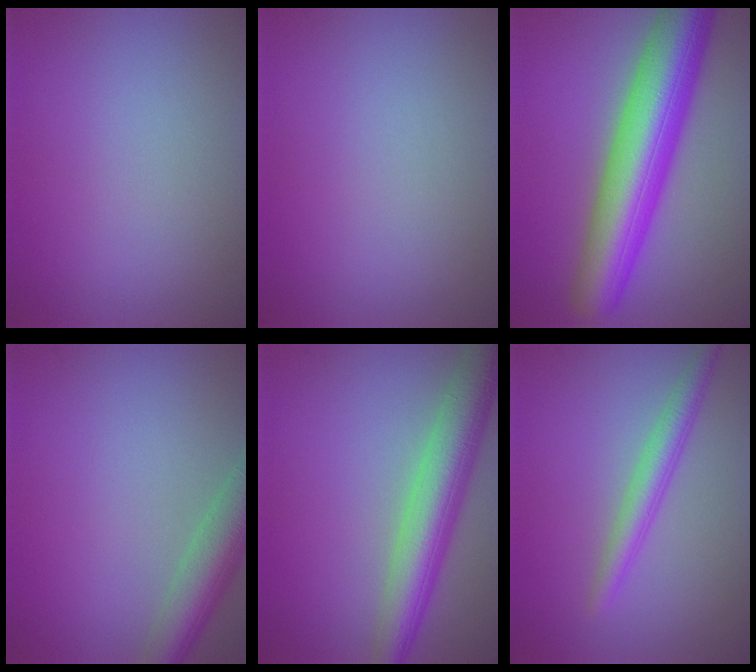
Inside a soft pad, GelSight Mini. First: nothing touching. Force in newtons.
{"total": 0.0}
{"total": 10.7, "press": 10.7, "slide": 0.3}
{"total": 5.2, "press": 5.2, "slide": 0.3}
{"total": 6.8, "press": 6.8, "slide": 0.2}
{"total": 2.8, "press": 2.8, "slide": 0.0}